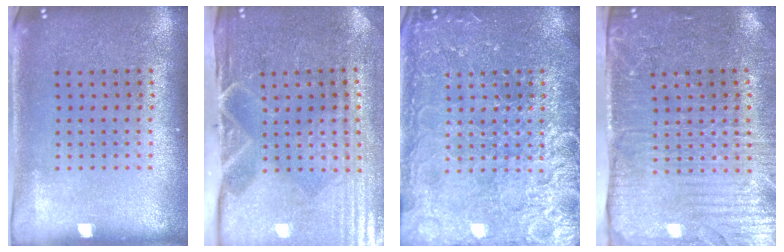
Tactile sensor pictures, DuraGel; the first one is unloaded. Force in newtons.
{"total": 4.8, "press": 4.1, "slide": 2.5}
{"total": 6.6, "press": 6.6, "slide": 0.9}
{"total": 4.3, "press": 3.6, "slide": 2.3}